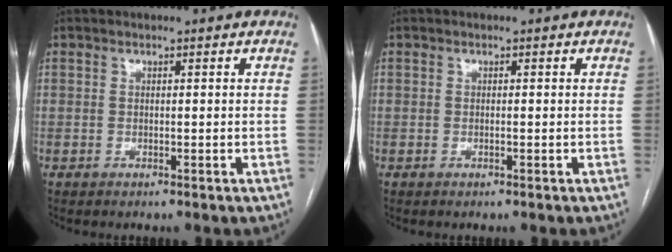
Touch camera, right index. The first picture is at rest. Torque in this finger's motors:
{"motor_torque": [-0.14, 0.14, -0.01, -0.01]}